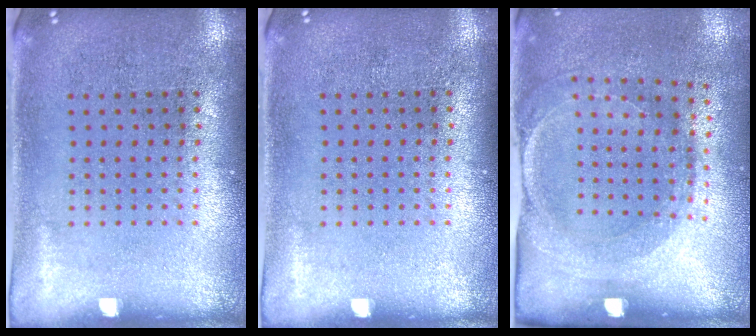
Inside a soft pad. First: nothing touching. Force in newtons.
{"total": 0.0}
{"total": 1.6, "press": 1.4, "slide": 0.8}